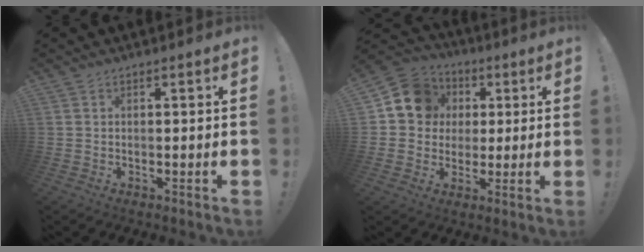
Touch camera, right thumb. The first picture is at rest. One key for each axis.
{"total": 13.0, "fx": 3.4, "fy": 11.5, "fz": 4.9, "tx": -0.056, "ty": -0.004, "tz": 0.068}